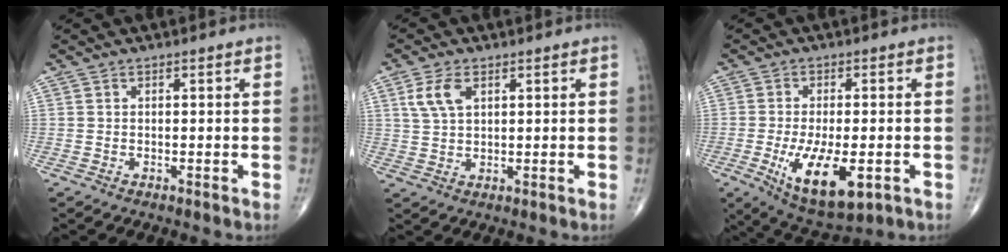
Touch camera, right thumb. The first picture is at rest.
{"total": 5.3, "force": [2.1, 2.9, 3.9], "torque": [-0.081, 0.000, 0.046]}
{"total": 12.7, "force": [-4.0, 5.2, 10.9], "torque": [-0.180, -0.013, -0.053]}